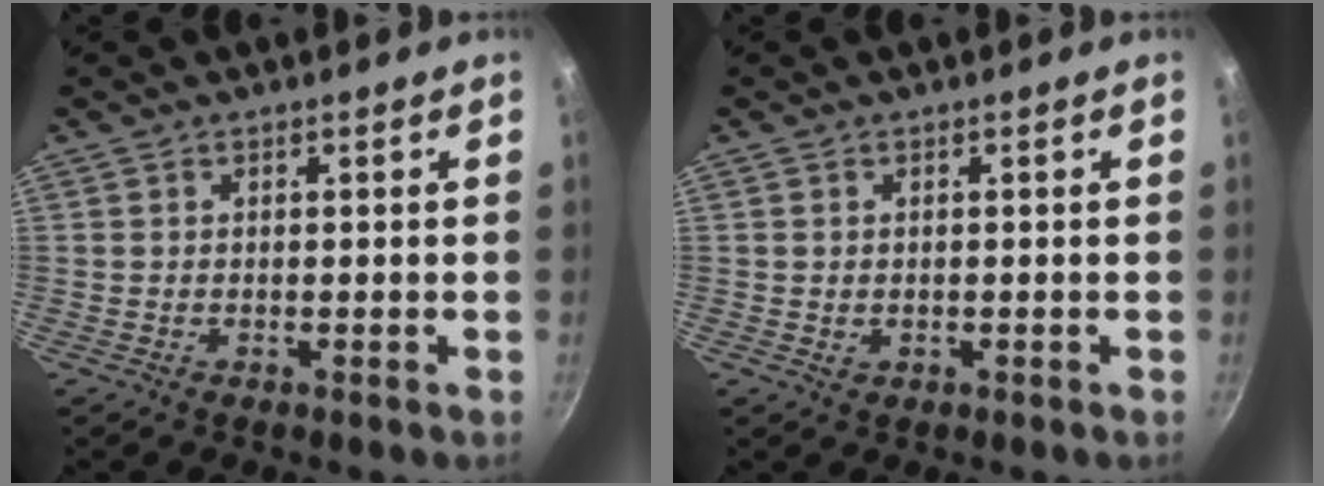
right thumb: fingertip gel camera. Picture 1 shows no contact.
{"total": 0.6, "force": [0.1, 0.6, 0.3], "torque": [-0.003, -0.003, 0.002]}